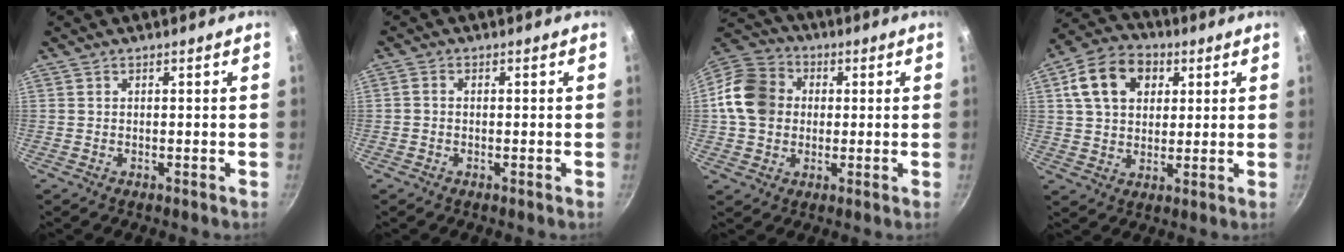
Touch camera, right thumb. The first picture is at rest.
{"total": 1.2, "force": [-0.3, 0.9, 0.6], "torque": [-0.014, 0.006, -0.008]}
{"total": 13.1, "force": [0.9, 11.0, 7.1], "torque": [-0.110, 0.022, 0.000]}
{"total": 13.1, "force": [4.4, 9.6, 7.8], "torque": [-0.120, 0.008, 0.062]}